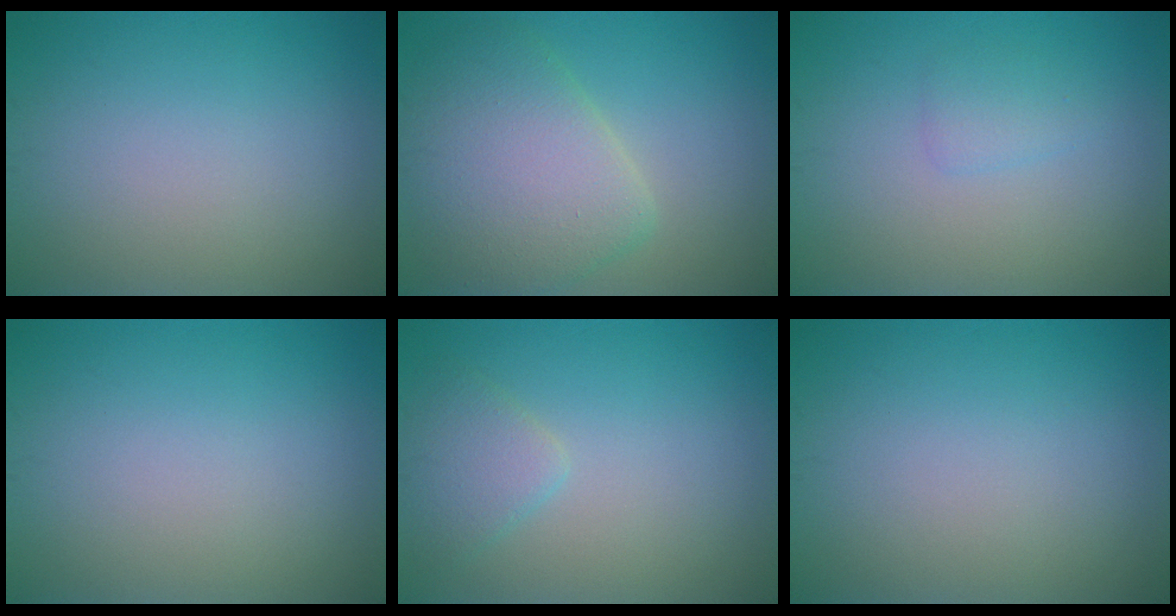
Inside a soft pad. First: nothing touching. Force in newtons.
{"total": 6.9, "press": 6.9, "slide": 0.5}
{"total": 1.2, "press": 1.2, "slide": 0.1}
{"total": 0.0}
{"total": 2.3, "press": 2.3, "slide": 0.1}
{"total": 0.0}